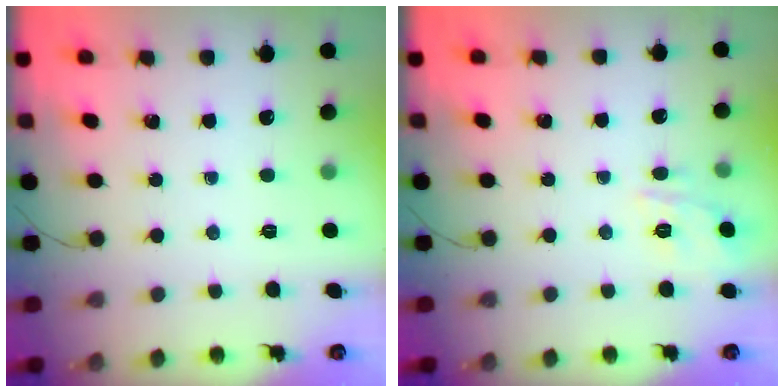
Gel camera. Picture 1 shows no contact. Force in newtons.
{"total": 11.6, "press": 11.6, "slide": 1.0}